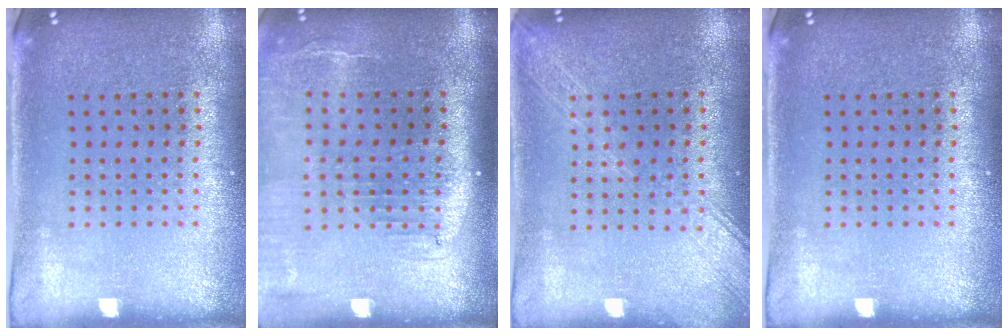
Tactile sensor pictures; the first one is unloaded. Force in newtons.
{"total": 2.1, "press": 1.7, "slide": 1.2}
{"total": 1.7, "press": 1.7, "slide": 0.2}
{"total": 0.0}